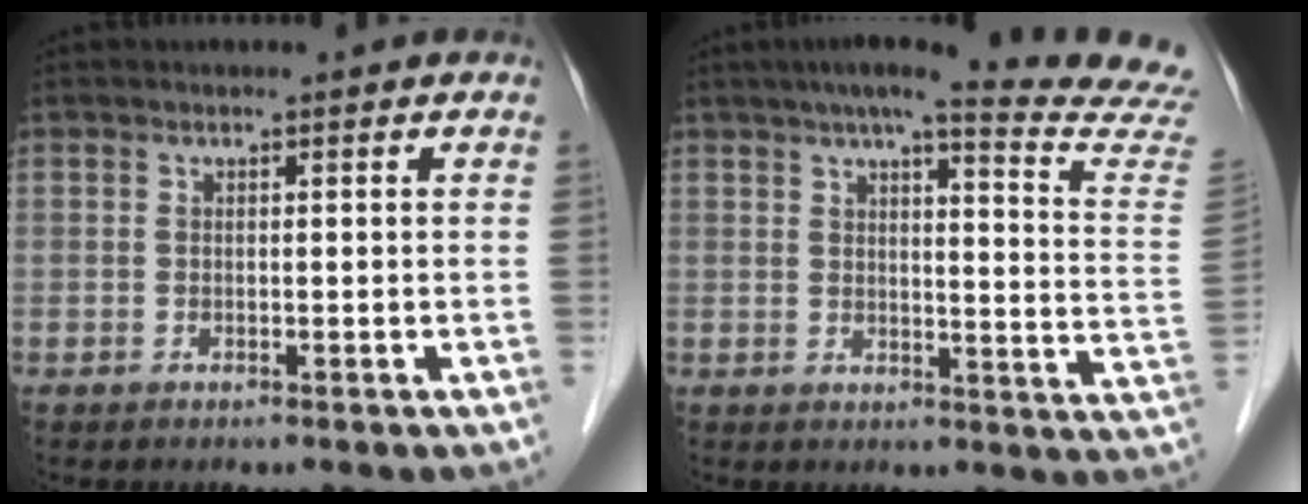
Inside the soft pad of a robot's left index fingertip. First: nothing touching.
{"total": 19.6, "force": [17.7, -0.7, 8.4], "torque": [-0.109, -0.069, 0.199]}